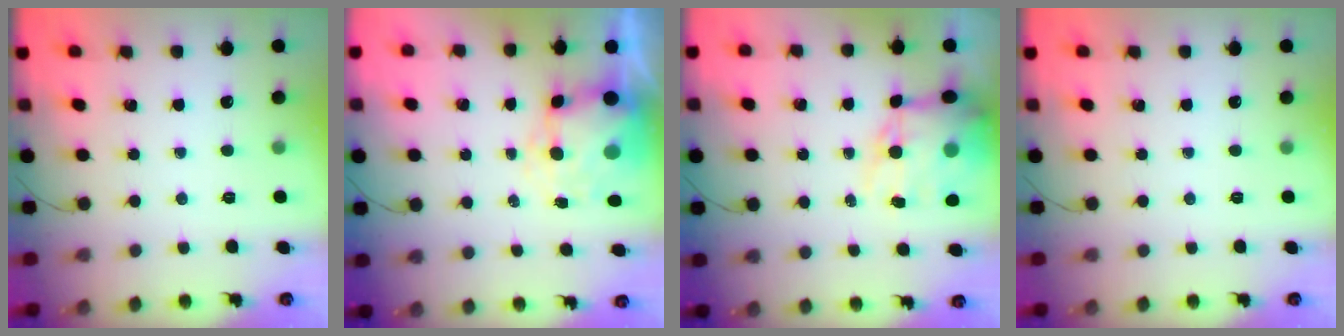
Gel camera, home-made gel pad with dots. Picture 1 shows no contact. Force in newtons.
{"total": 8.6, "press": 8.4, "slide": 2.0}
{"total": 14.0, "press": 13.6, "slide": 3.3}
{"total": 0.0}